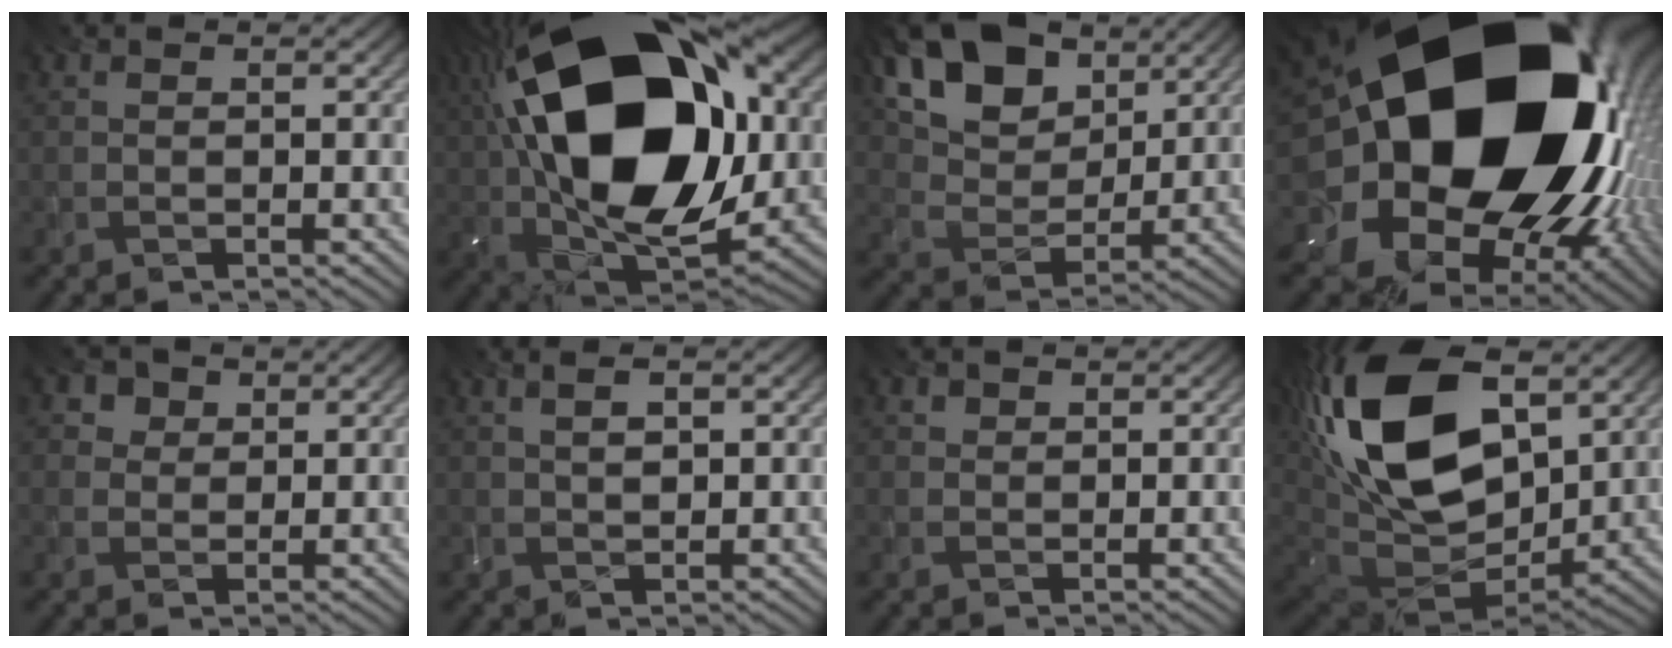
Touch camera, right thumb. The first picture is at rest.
{"total": 23.6, "force": [3.8, 14.3, 18.4], "torque": [-0.388, 0.012, 0.066]}
{"total": 13.8, "force": [7.6, 8.3, 8.0], "torque": [-0.184, 0.020, 0.133]}
{"total": 24.7, "force": [2.1, 18.2, 16.6], "torque": [-0.308, -0.081, 0.023]}
{"total": 3.7, "force": [2.1, 2.8, 1.4], "torque": [-0.042, -0.010, 0.043]}
{"total": 2.4, "force": [0.8, 0.8, 2.1], "torque": [-0.045, 0.001, 0.018]}
{"total": 0.8, "force": [0.5, 0.6, 0.2], "torque": [-0.004, -0.001, 0.009]}
{"total": 21.3, "force": [5.8, 12.6, 16.2], "torque": [-0.365, 0.028, 0.098]}